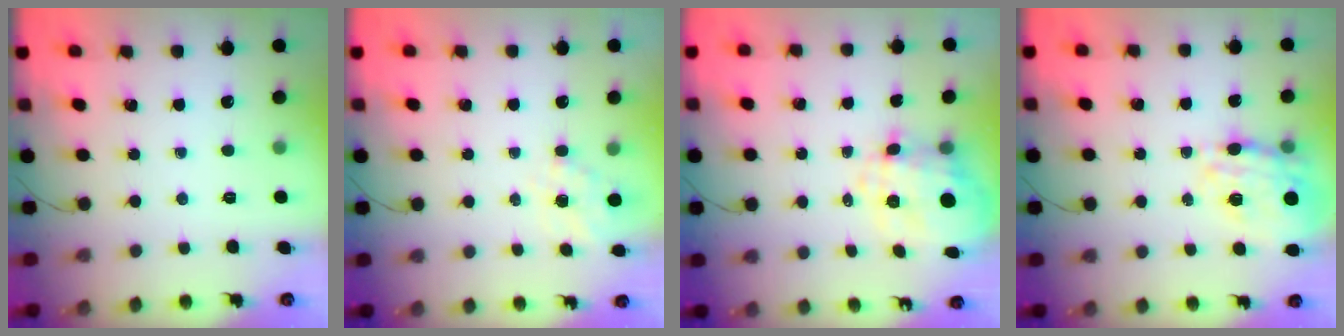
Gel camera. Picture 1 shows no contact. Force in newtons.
{"total": 4.7, "press": 4.5, "slide": 1.3}
{"total": 10.2, "press": 9.9, "slide": 2.6}
{"total": 16.6, "press": 16.2, "slide": 3.6}